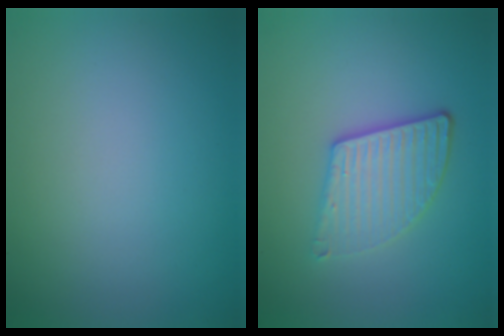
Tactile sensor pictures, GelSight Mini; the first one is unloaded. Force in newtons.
{"total": 4.0, "press": 3.3, "slide": 2.2}